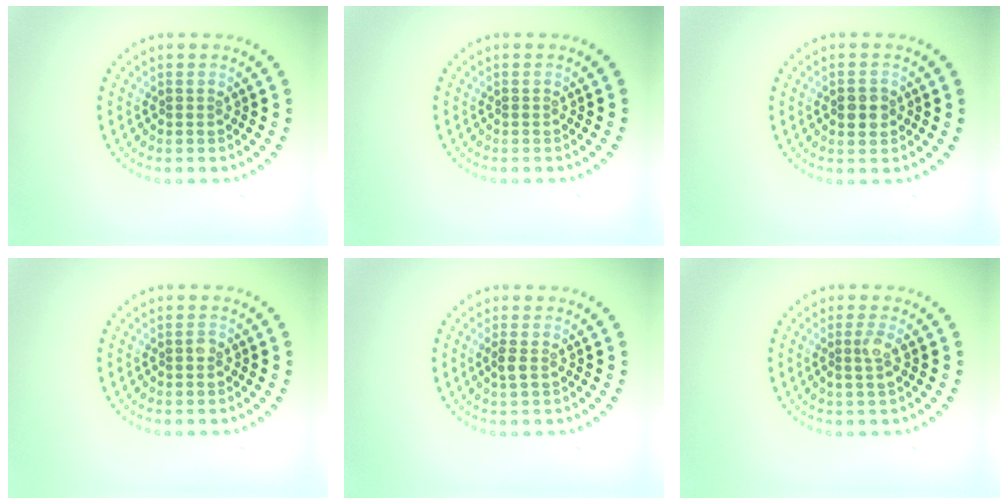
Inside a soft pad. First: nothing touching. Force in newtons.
{"total": 0.0}
{"total": 2.0, "press": 1.9, "slide": 0.4}
{"total": 0.5, "press": 0.5, "slide": 0.3}
{"total": 1.0, "press": 0.9, "slide": 0.3}
{"total": 1.7, "press": 1.4, "slide": 0.9}